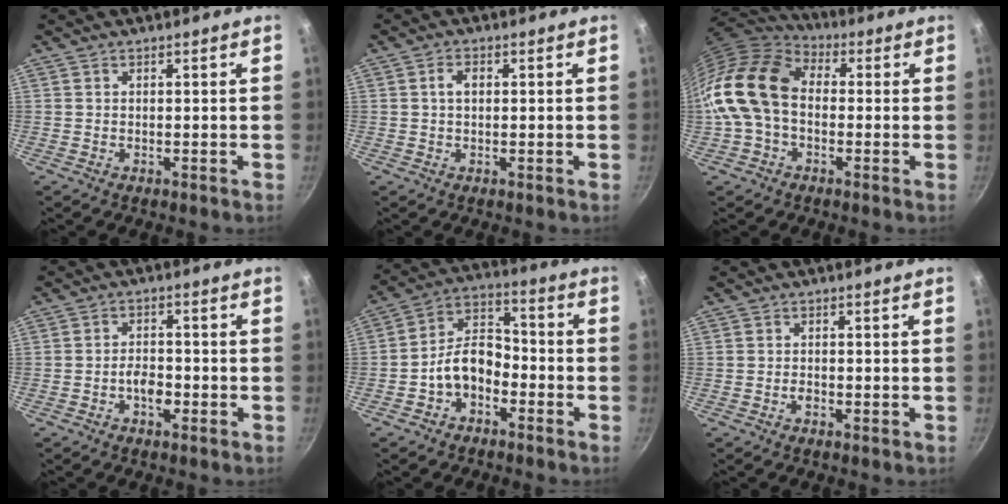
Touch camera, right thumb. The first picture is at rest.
{"total": 2.5, "force": [0.4, 1.6, 1.8], "torque": [-0.026, 0.006, 0.005]}
{"total": 17.4, "force": [-0.8, 12.3, 12.2], "torque": [-0.224, 0.041, -0.033]}
{"total": 6.2, "force": [-2.4, 3.6, 4.4], "torque": [-0.054, 0.027, -0.042]}
{"total": 9.8, "force": [-3.7, 6.7, 6.1], "torque": [-0.080, 0.056, -0.077]}
{"total": 1.5, "force": [-0.6, 0.9, 1.1], "torque": [-0.023, 0.004, -0.014]}